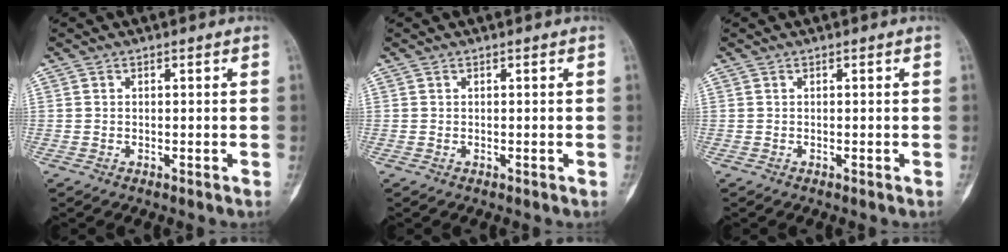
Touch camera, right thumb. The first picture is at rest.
{"total": 0.0}
{"total": 0.0}